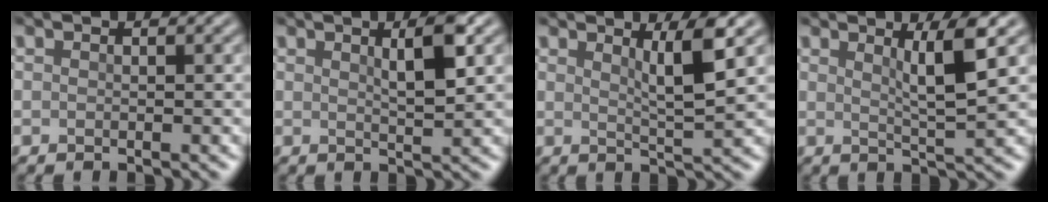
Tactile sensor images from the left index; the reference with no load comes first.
{"total": 3.2, "force": [1.3, 0.6, 2.8], "torque": [-0.041, 0.003, 0.021]}
{"total": 3.5, "force": [1.6, 0.5, 3.1], "torque": [-0.046, -0.004, 0.028]}
{"total": 3.9, "force": [1.6, 0.5, 3.5], "torque": [-0.057, -0.003, 0.028]}